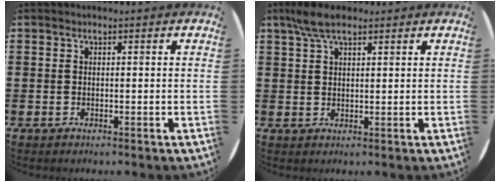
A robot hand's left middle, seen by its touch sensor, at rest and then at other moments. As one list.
[{"total": 4.6, "force": [3.2, 1.9, 2.6], "torque": [-0.059, 0.005, 0.060]}]